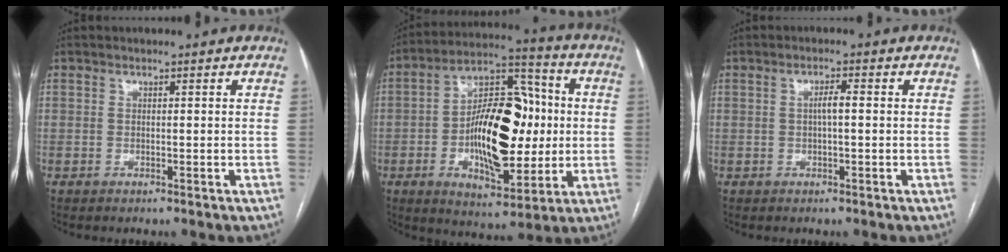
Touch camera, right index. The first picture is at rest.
{"total": 18.6, "force": [-1.2, 7.8, 16.8], "torque": [-0.289, 0.024, -0.017]}
{"total": 2.1, "force": [0.0, 0.3, 2.1], "torque": [-0.038, 0.004, 0.001]}